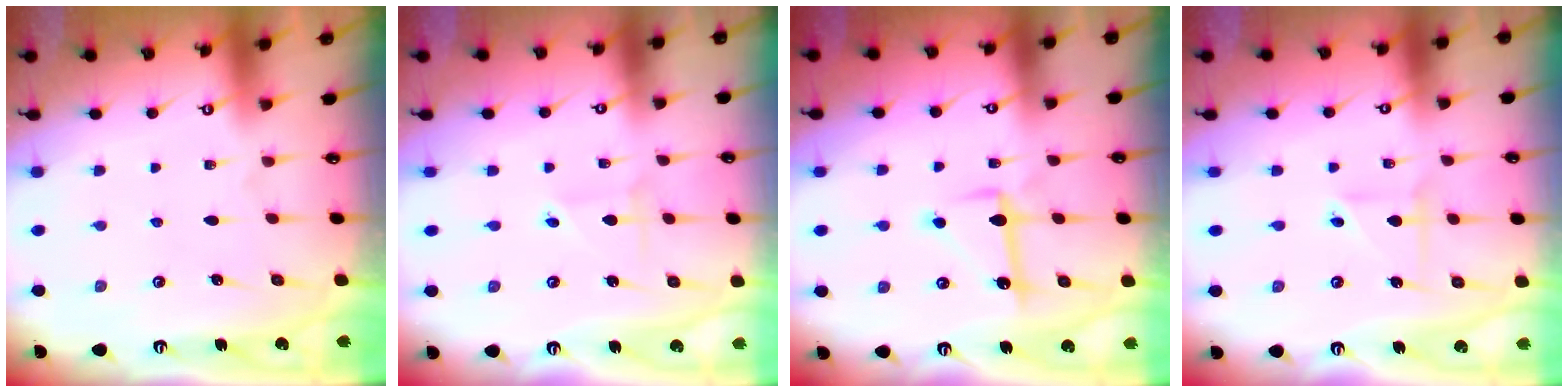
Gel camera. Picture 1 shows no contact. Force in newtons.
{"total": 1.8, "press": 1.8, "slide": 0.1}
{"total": 8.7, "press": 8.7, "slide": 0.4}
{"total": 3.1, "press": 3.1, "slide": 0.2}